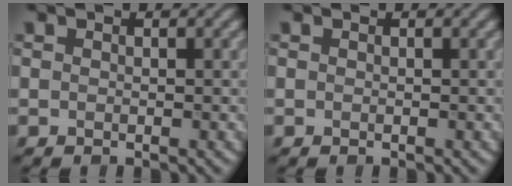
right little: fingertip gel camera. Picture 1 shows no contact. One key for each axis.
{"total": 0.0}